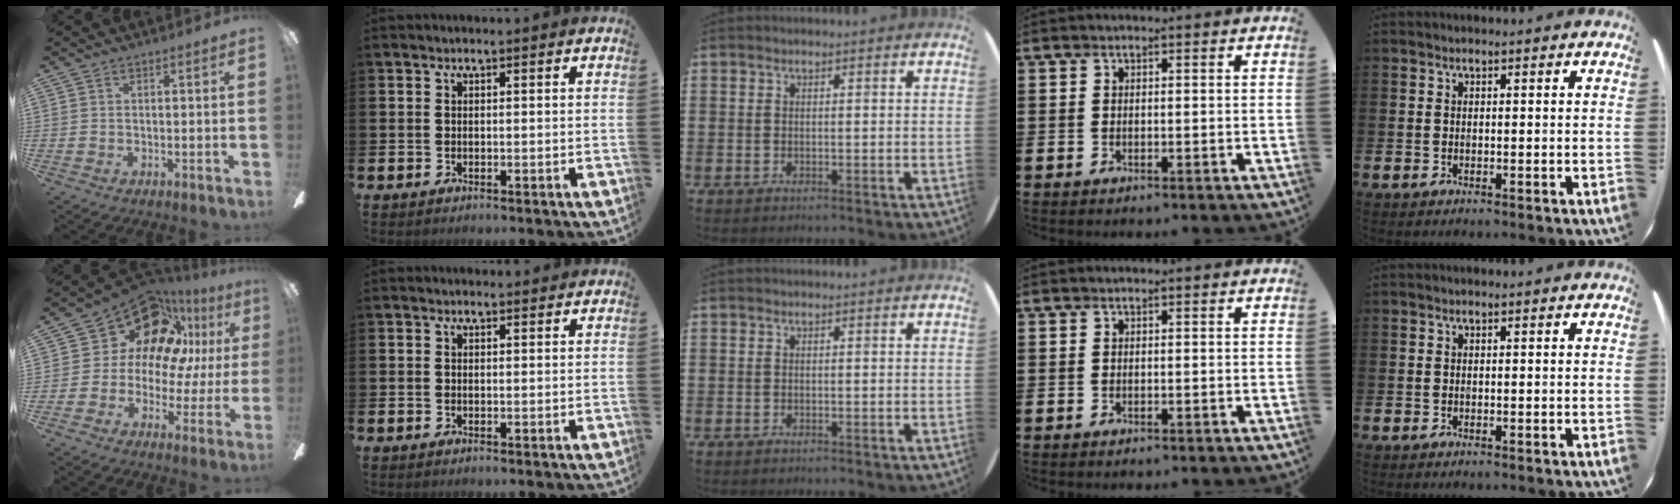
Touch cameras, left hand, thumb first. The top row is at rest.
{"thumb": {"total": 18.2, "force": [9.7, 11.6, 10.0], "torque": [-0.173, -0.065, 0.177]}, "index": {"total": 0.8, "force": [0.7, 0.3, 0.1], "torque": [0.010, -0.002, 0.010]}}